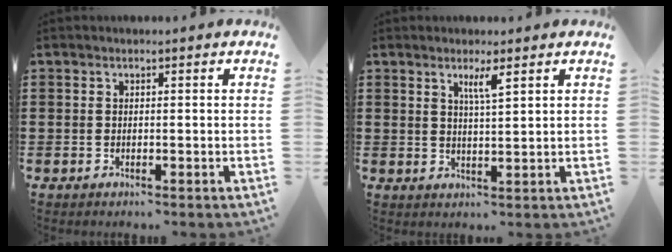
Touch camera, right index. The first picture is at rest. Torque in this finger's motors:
{"motor_torque": [0.05, -0.03, 0.23, 0.03]}